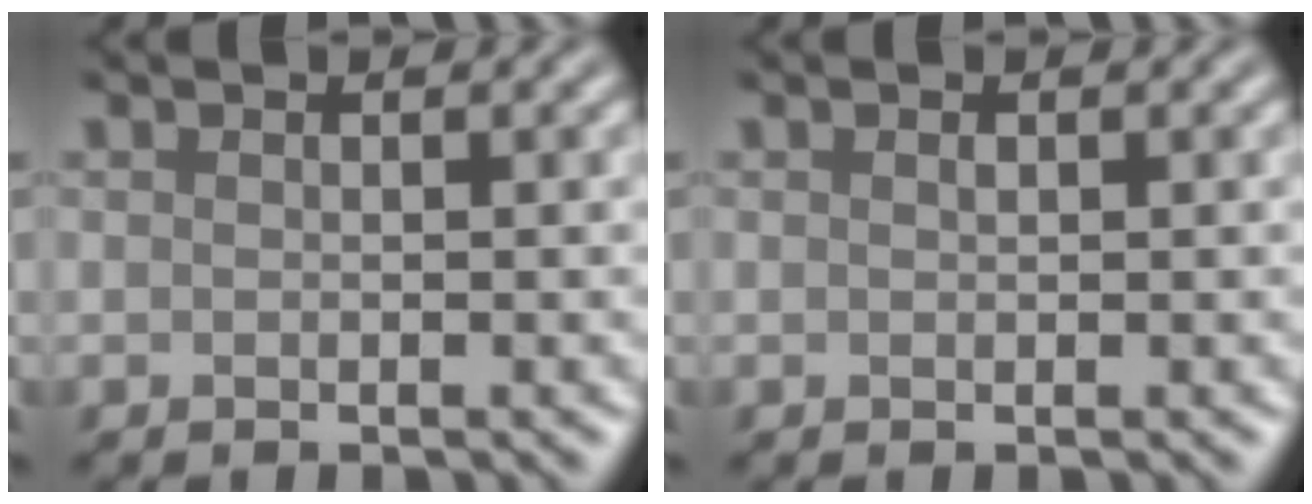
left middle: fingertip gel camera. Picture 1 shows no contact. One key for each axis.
{"total": 0.0}